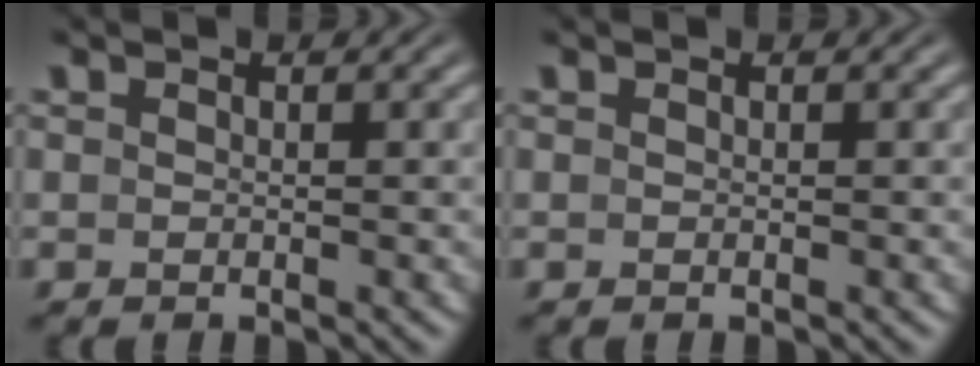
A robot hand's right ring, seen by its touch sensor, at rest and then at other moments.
{"total": 1.2, "force": [-0.3, -1.1, -0.4], "torque": [0.014, -0.012, 0.006]}